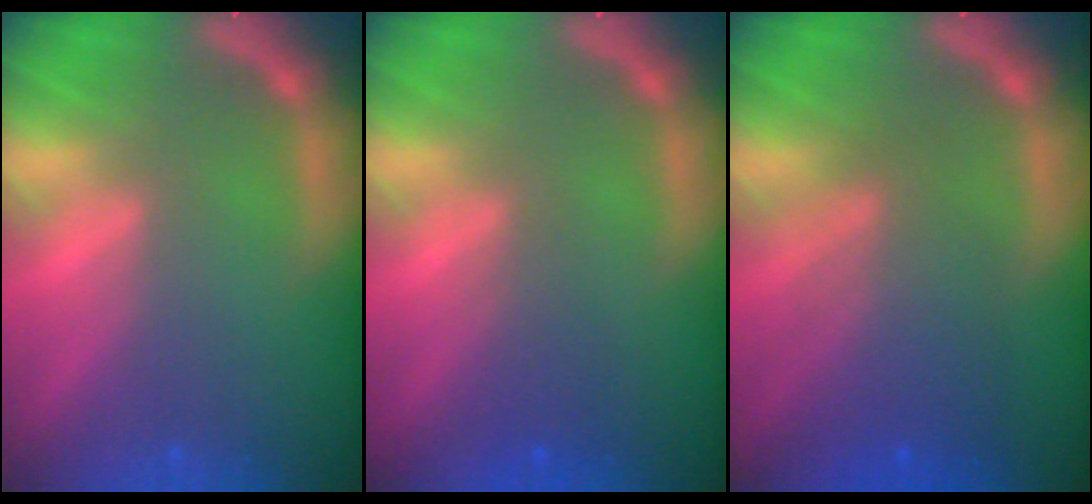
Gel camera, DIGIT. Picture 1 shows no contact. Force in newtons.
{"total": 2.0}
{"total": 6.0}